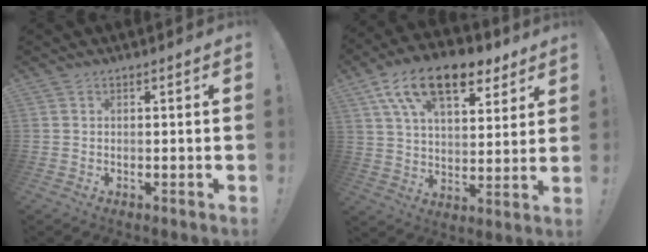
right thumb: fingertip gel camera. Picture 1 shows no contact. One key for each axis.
{"total": 17.8, "fx": 10.4, "fy": 8.7, "fz": 11.6, "tx": -0.193, "ty": -0.049, "tz": 0.183}